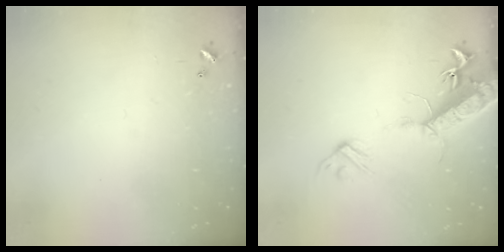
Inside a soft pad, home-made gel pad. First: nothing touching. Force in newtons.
{"total": 17.3, "press": 16.8, "slide": 3.9}